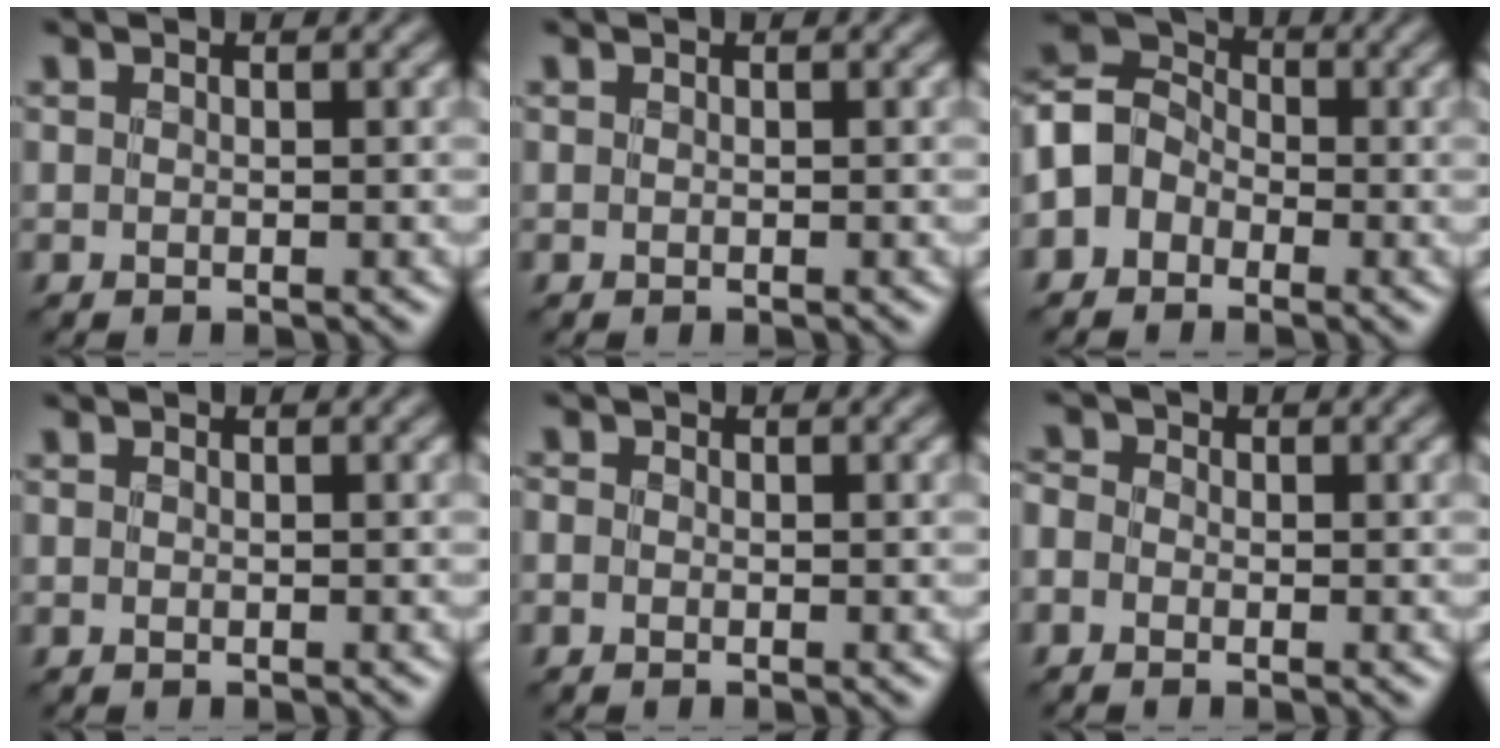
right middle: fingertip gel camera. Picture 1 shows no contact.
{"total": 0.0}
{"total": 4.9, "force": [-1.6, 4.1, 2.3], "torque": [-0.046, 0.013, -0.051]}
{"total": 0.0}
{"total": 0.7, "force": [-0.3, 0.5, 0.3], "torque": [-0.005, -0.004, -0.007]}
{"total": 1.7, "force": [-0.5, 1.4, 0.9], "torque": [-0.016, 0.005, -0.022]}